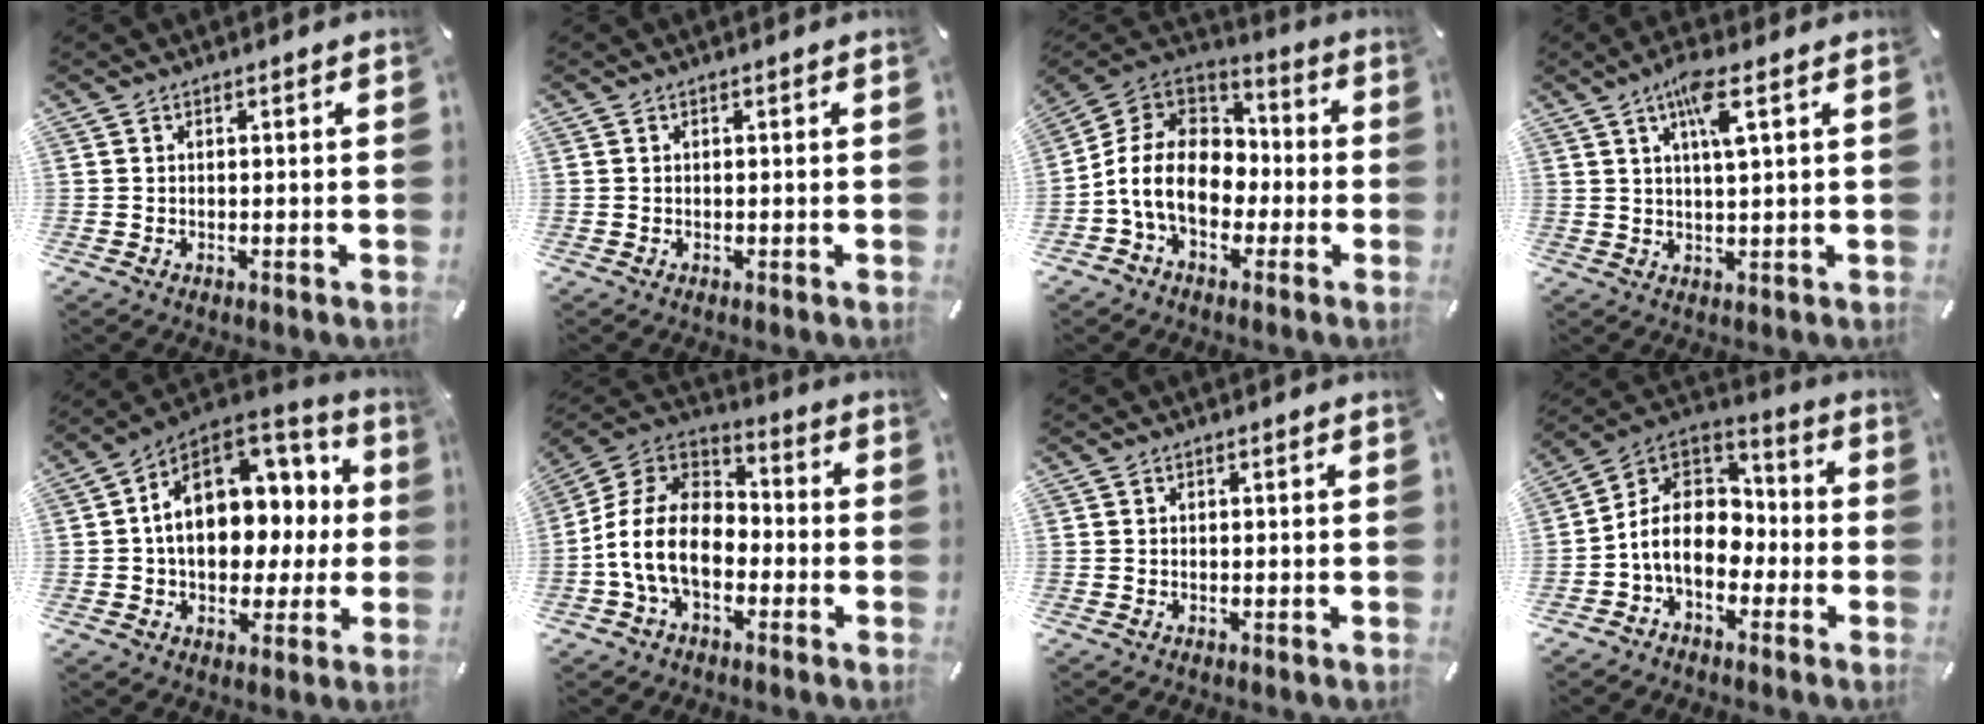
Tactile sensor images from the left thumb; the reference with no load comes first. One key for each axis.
{"total": 0.0}
{"total": 14.2, "fx": -3.9, "fy": 10.7, "fz": 8.5, "tx": -0.197, "ty": 0.028, "tz": -0.073}
{"total": 6.7, "fx": 2.9, "fy": 1.0, "fz": 5.9, "tx": -0.116, "ty": 0.001, "tz": 0.046}
{"total": 17.4, "fx": 2.9, "fy": 12.5, "fz": 11.7, "tx": -0.167, "ty": -0.012, "tz": 0.056}
{"total": 14.2, "fx": -5.5, "fy": 9.5, "fz": 9.0, "tx": -0.201, "ty": 0.028, "tz": -0.107}
{"total": 0.0}
{"total": 12.0, "fx": -3.5, "fy": 9.1, "fz": 7.0, "tx": -0.156, "ty": 0.013, "tz": -0.070}